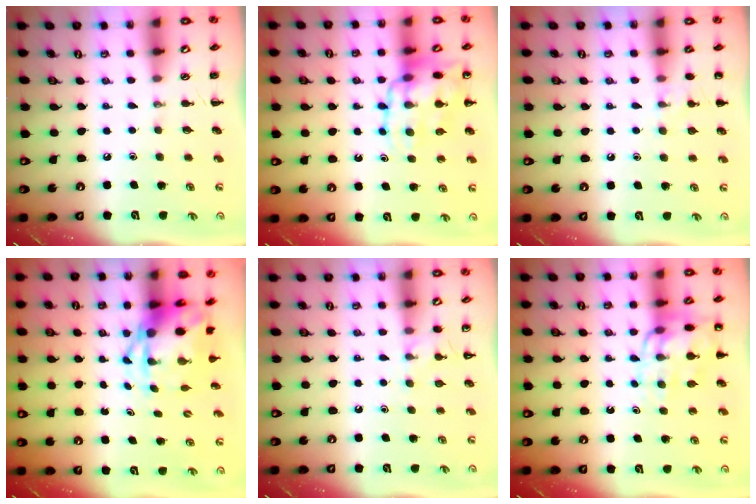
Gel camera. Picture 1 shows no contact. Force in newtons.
{"total": 14.6, "press": 14.3, "slide": 3.0}
{"total": 7.4, "press": 7.0, "slide": 2.1}
{"total": 5.4, "press": 5.1, "slide": 1.5}
{"total": 7.2, "press": 7.0, "slide": 1.6}
{"total": 12.8, "press": 12.5, "slide": 2.5}